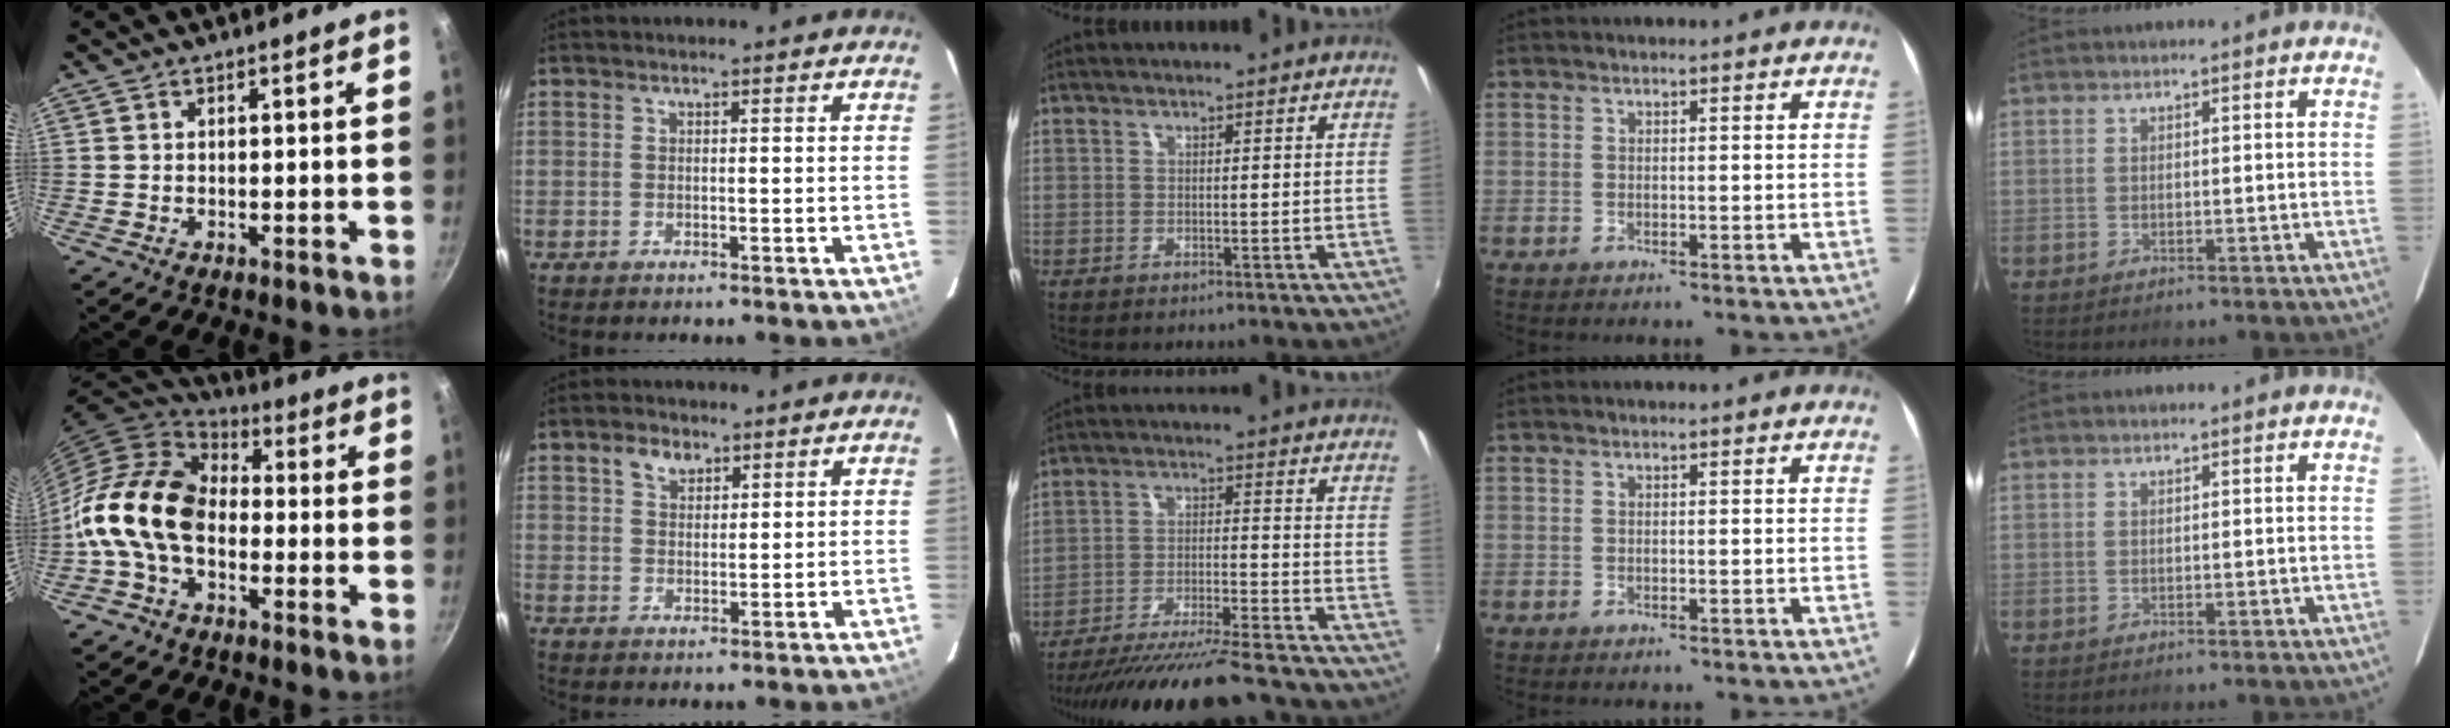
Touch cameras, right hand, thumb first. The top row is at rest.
{"thumb": {"total": 16.0, "force": [-2.6, 11.0, 11.3], "torque": [-0.179, 0.039, -0.072]}, "index": {"total": 3.5, "force": [2.1, 2.3, 1.6], "torque": [-0.025, 0.010, 0.038]}, "middle": {"total": 21.2, "force": [-19.2, 1.9, 8.8], "torque": [-0.169, -0.040, -0.287]}}